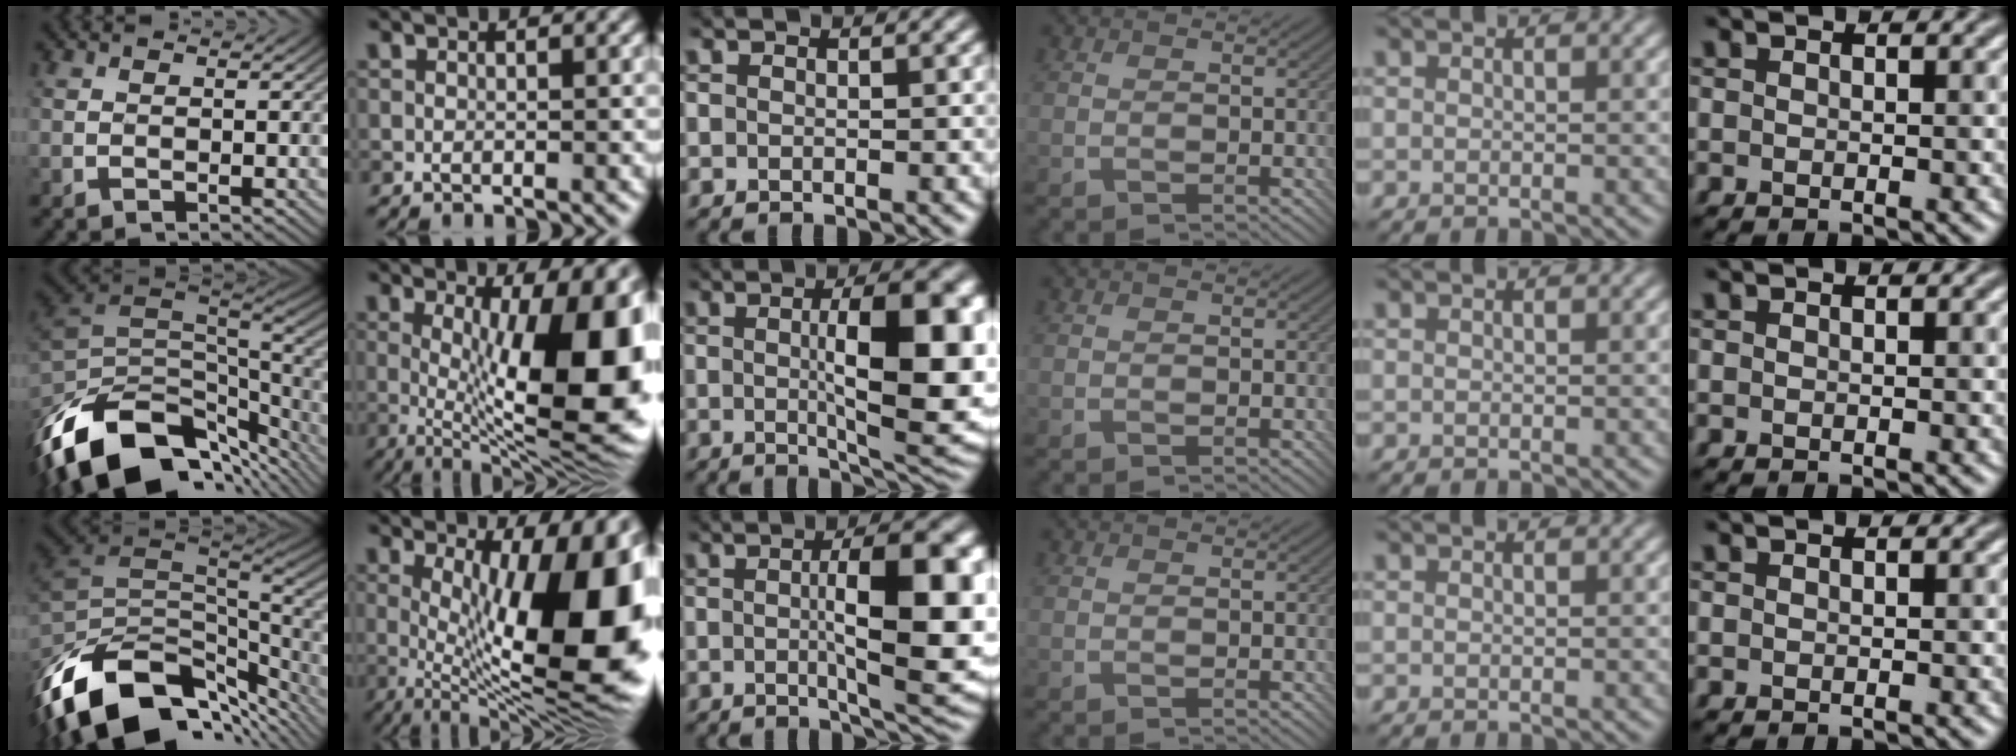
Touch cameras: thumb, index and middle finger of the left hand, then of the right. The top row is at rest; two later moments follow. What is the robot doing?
{"motion": "insert", "object": "bottle cap"}